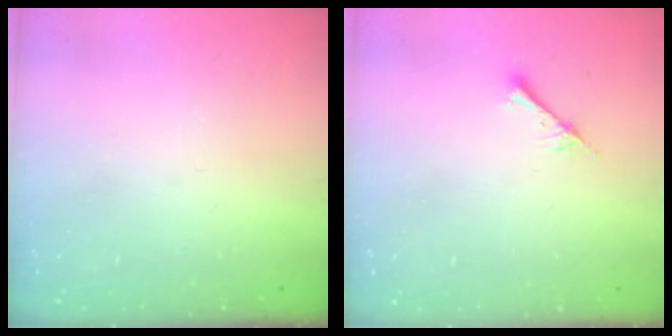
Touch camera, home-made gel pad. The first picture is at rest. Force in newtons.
{"total": 2.2, "press": 2.2, "slide": 0.3}